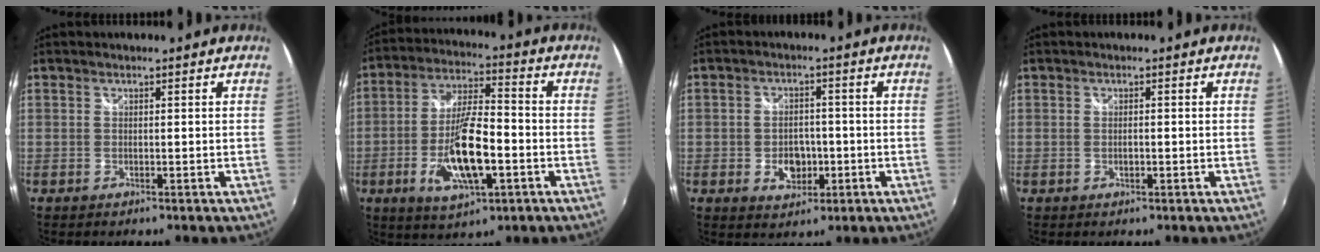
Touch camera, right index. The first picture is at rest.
{"total": 13.7, "force": [-4.3, 4.6, 12.2], "torque": [-0.243, -0.007, -0.076]}
{"total": 5.9, "force": [-1.7, 4.4, 3.5], "torque": [-0.069, 0.001, -0.024]}
{"total": 0.9, "force": [-0.2, 0.5, 0.7], "torque": [-0.013, 0.000, -0.005]}